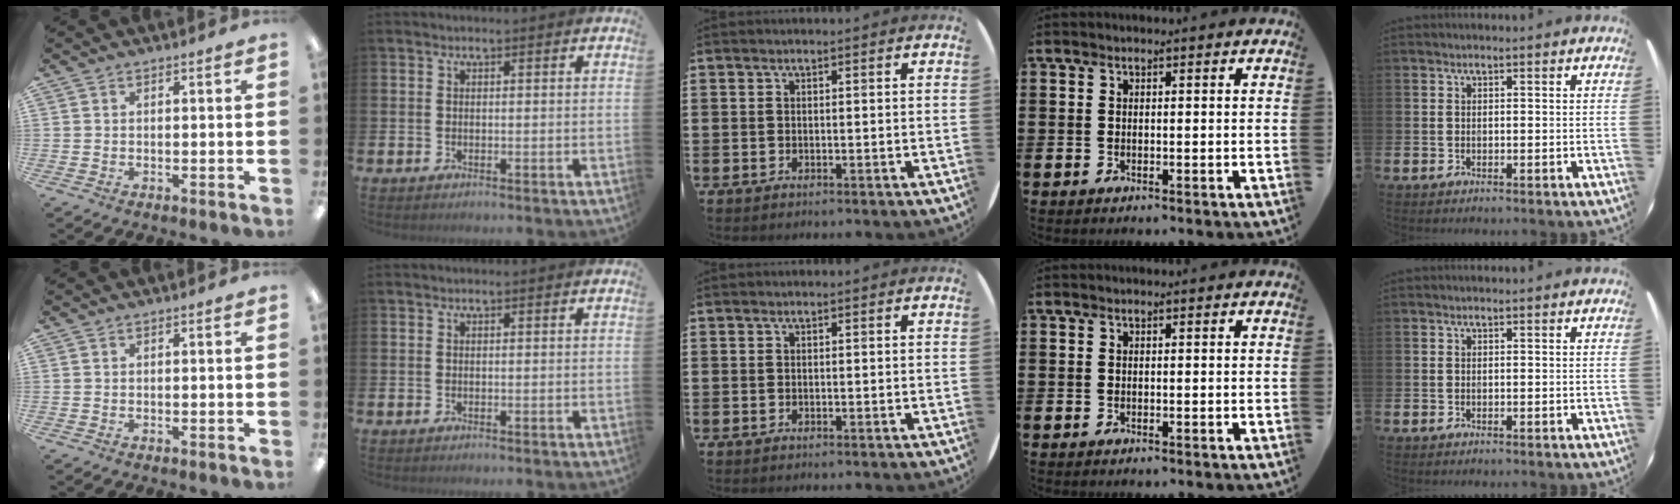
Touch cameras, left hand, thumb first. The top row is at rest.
{}